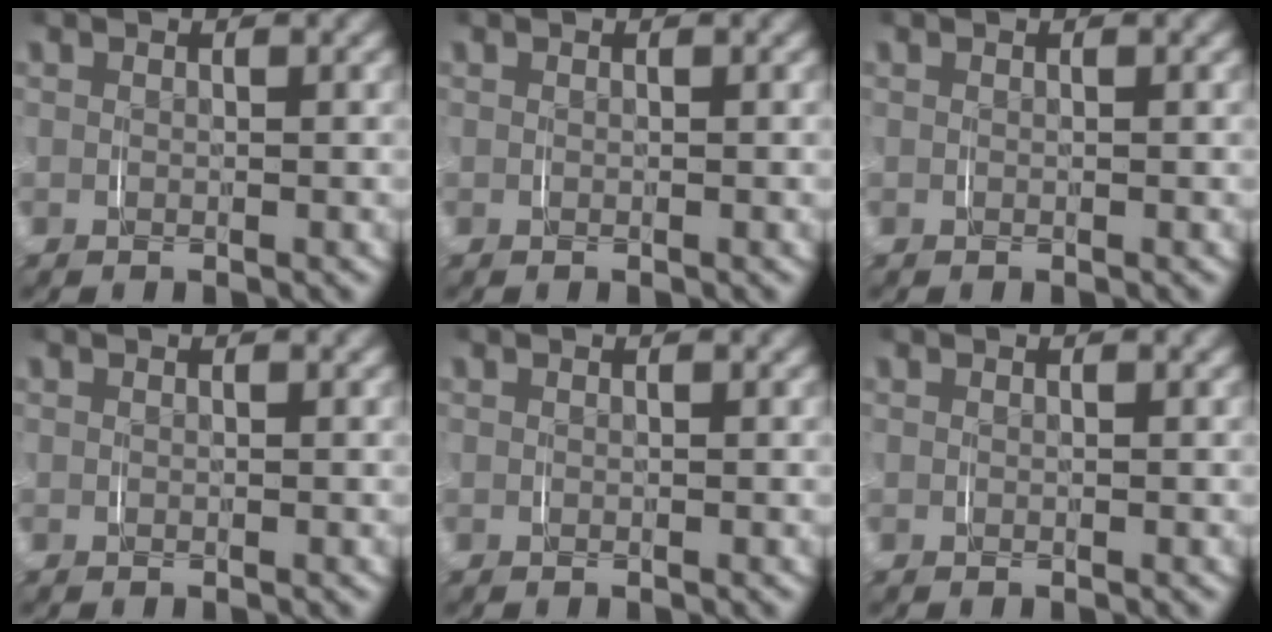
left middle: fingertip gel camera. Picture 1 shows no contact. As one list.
[{"total": 0.0}, {"total": 0.0}, {"total": 0.0}, {"total": 0.0}, {"total": 0.0}]